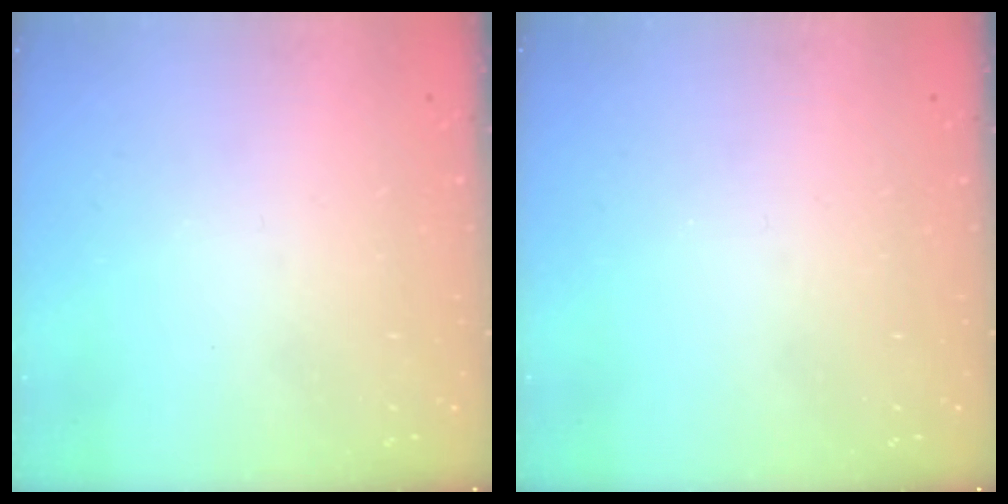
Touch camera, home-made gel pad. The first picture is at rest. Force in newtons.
{"total": 0.0}